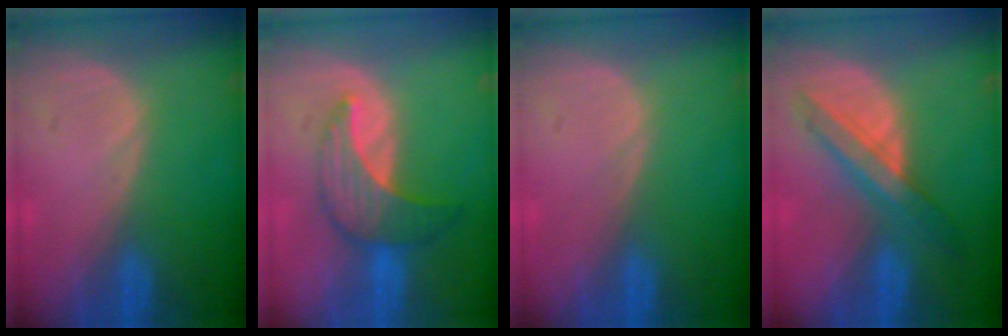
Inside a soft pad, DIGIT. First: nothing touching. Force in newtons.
{"total": 7.1, "press": 6.8, "slide": 2.0}
{"total": 0.0}
{"total": 6.2, "press": 6.1, "slide": 0.5}